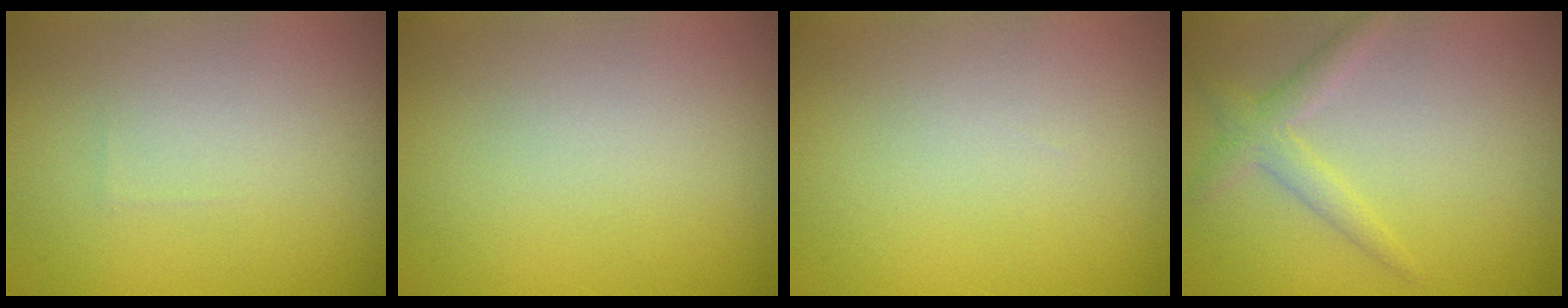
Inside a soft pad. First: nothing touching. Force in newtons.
{"total": 0.0}
{"total": 0.0}
{"total": 2.2, "press": 2.1, "slide": 0.1}